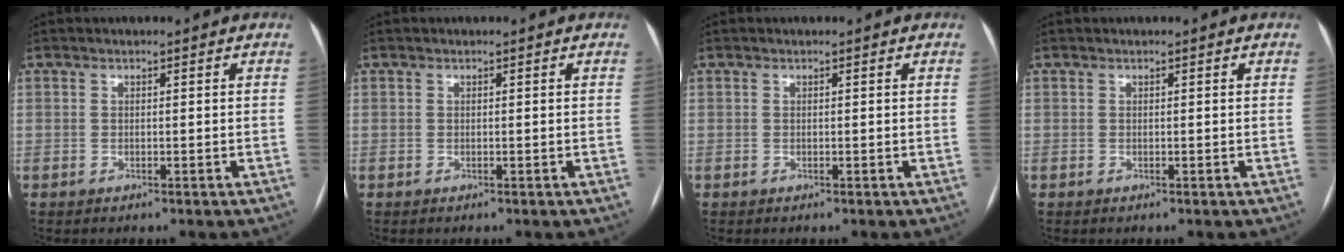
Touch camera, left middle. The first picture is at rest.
{"total": 0.0}
{"total": 0.0}
{"total": 0.0}